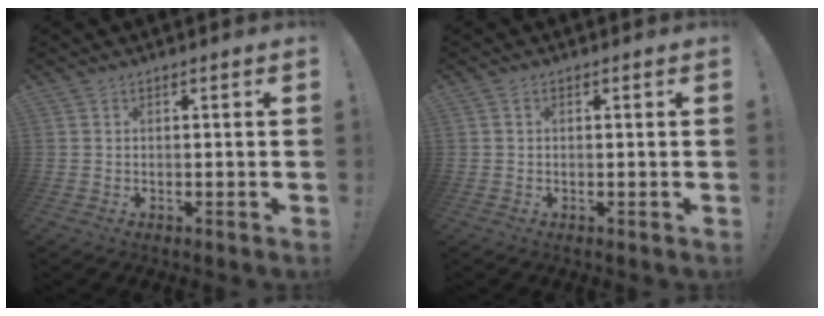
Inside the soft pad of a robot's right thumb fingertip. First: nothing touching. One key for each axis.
{"total": 0.6, "fx": 0.0, "fy": 0.5, "fz": 0.4, "tx": -0.015, "ty": 0.005, "tz": 0.001}